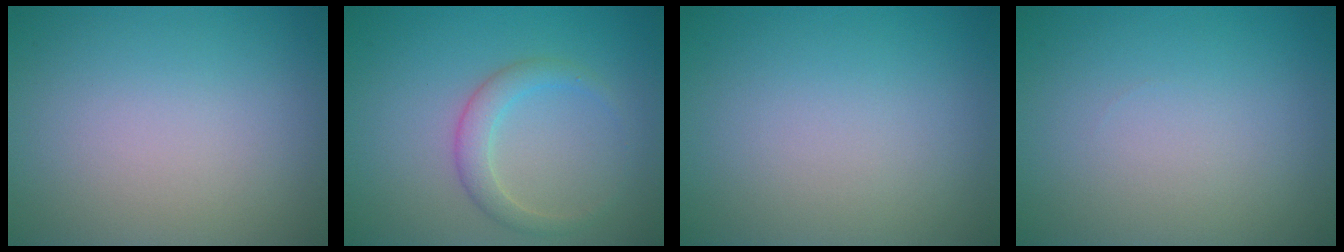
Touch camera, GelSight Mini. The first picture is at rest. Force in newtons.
{"total": 2.3, "press": 2.3, "slide": 0.1}
{"total": 0.0}
{"total": 0.0}